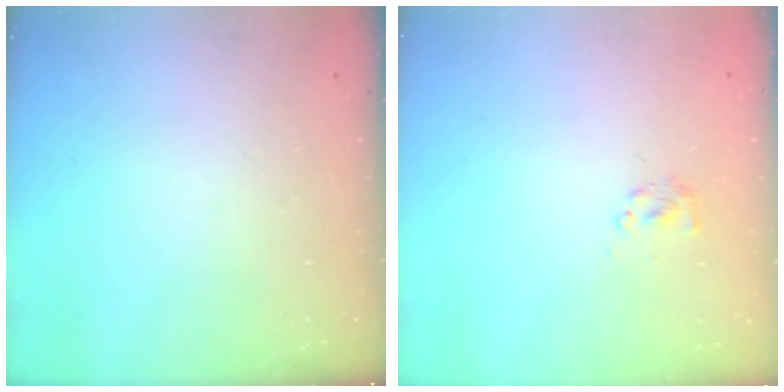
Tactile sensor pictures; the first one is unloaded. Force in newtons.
{"total": 2.0, "press": 1.8, "slide": 0.9}